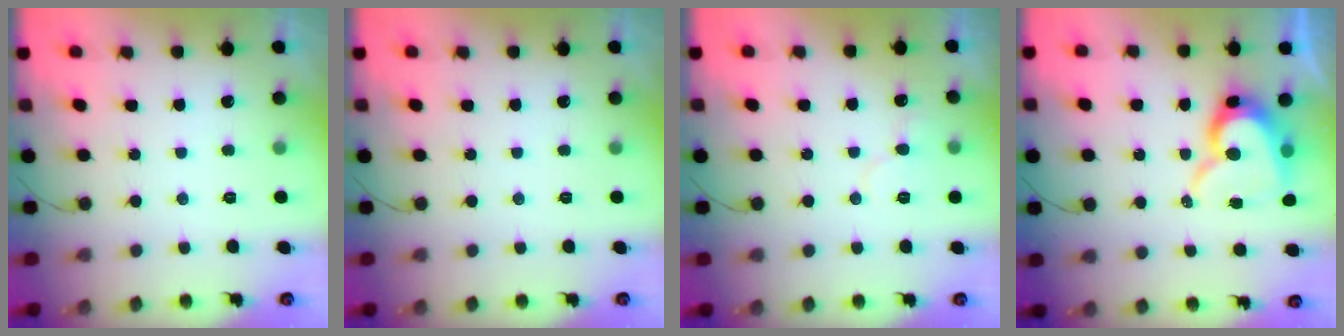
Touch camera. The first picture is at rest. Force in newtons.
{"total": 0.0}
{"total": 5.3, "press": 5.3, "slide": 0.5}
{"total": 14.1, "press": 14.0, "slide": 1.5}